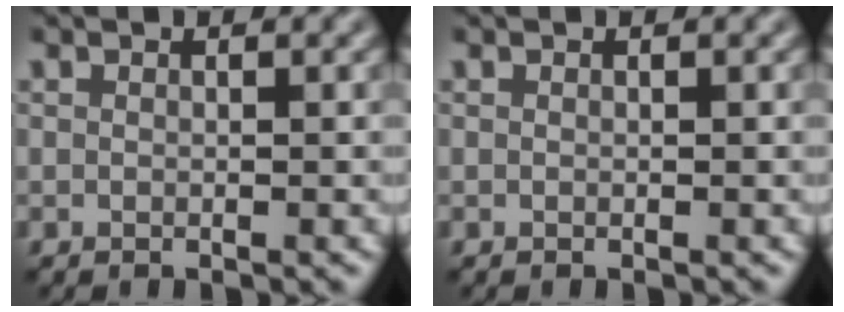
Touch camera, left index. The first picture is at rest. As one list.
[{"total": 0.0}]